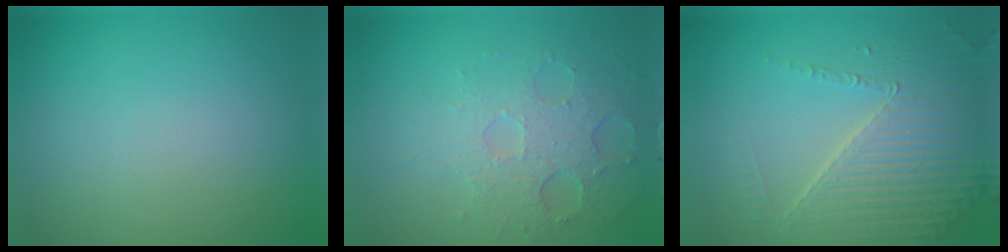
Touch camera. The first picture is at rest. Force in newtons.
{"total": 3.6, "press": 3.3, "slide": 1.5}
{"total": 5.8, "press": 4.5, "slide": 3.7}